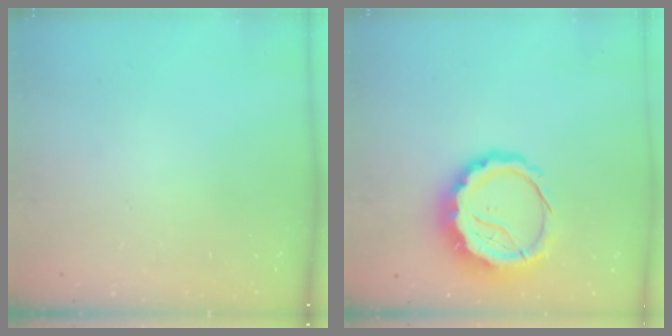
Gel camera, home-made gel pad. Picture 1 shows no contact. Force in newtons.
{"total": 11.3, "press": 10.9, "slide": 2.9}